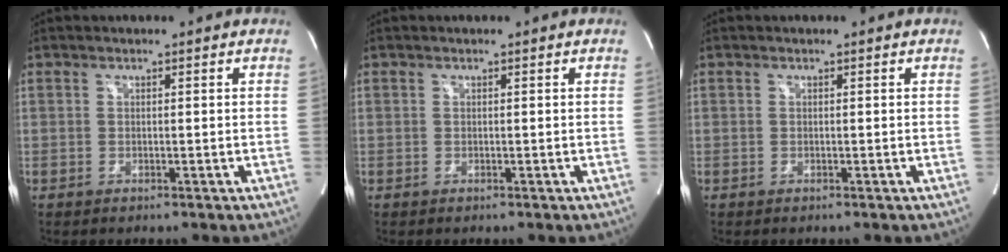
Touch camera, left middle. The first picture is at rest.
{"total": 0.0}
{"total": 0.0}